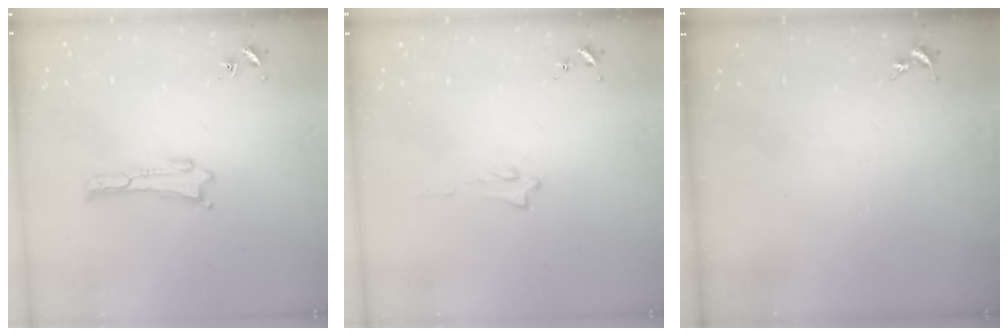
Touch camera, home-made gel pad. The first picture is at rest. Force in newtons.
{"total": 0.6, "press": 0.6, "slide": 0.1}
{"total": 0.0}